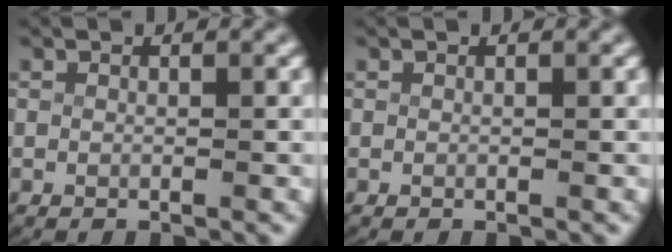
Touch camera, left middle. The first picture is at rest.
{"total": 0.0}